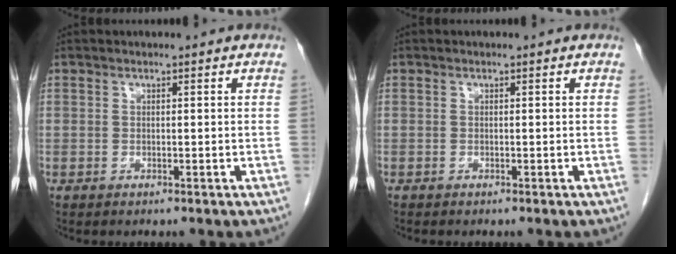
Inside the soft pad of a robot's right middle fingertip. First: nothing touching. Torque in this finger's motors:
{"motor_torque": [0.27, -0.05, 0.09, 0.01]}